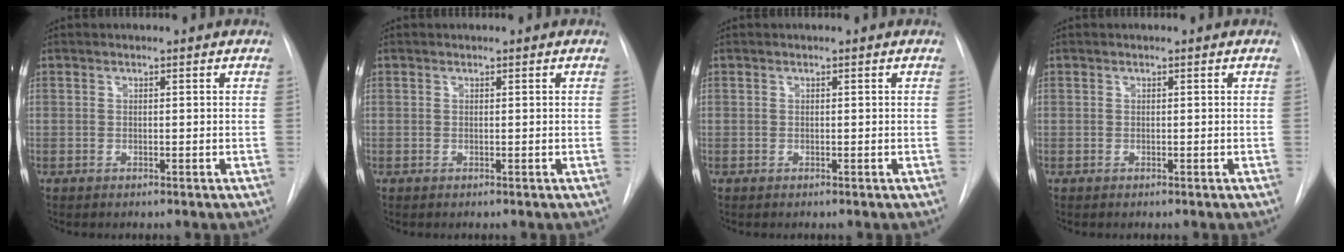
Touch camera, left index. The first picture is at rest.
{"total": 0.0}
{"total": 0.0}
{"total": 0.0}